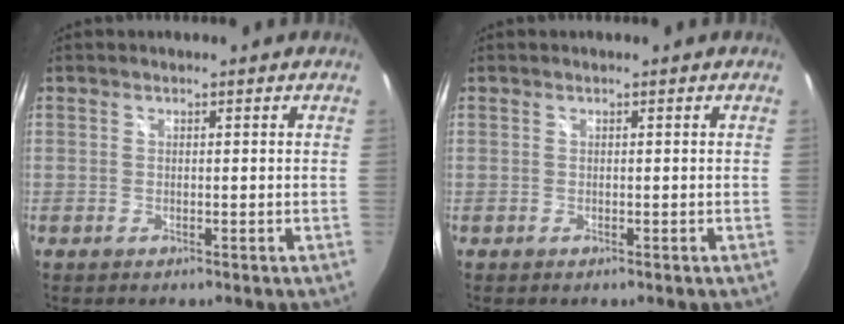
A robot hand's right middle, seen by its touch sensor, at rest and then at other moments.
{"total": 0.0}